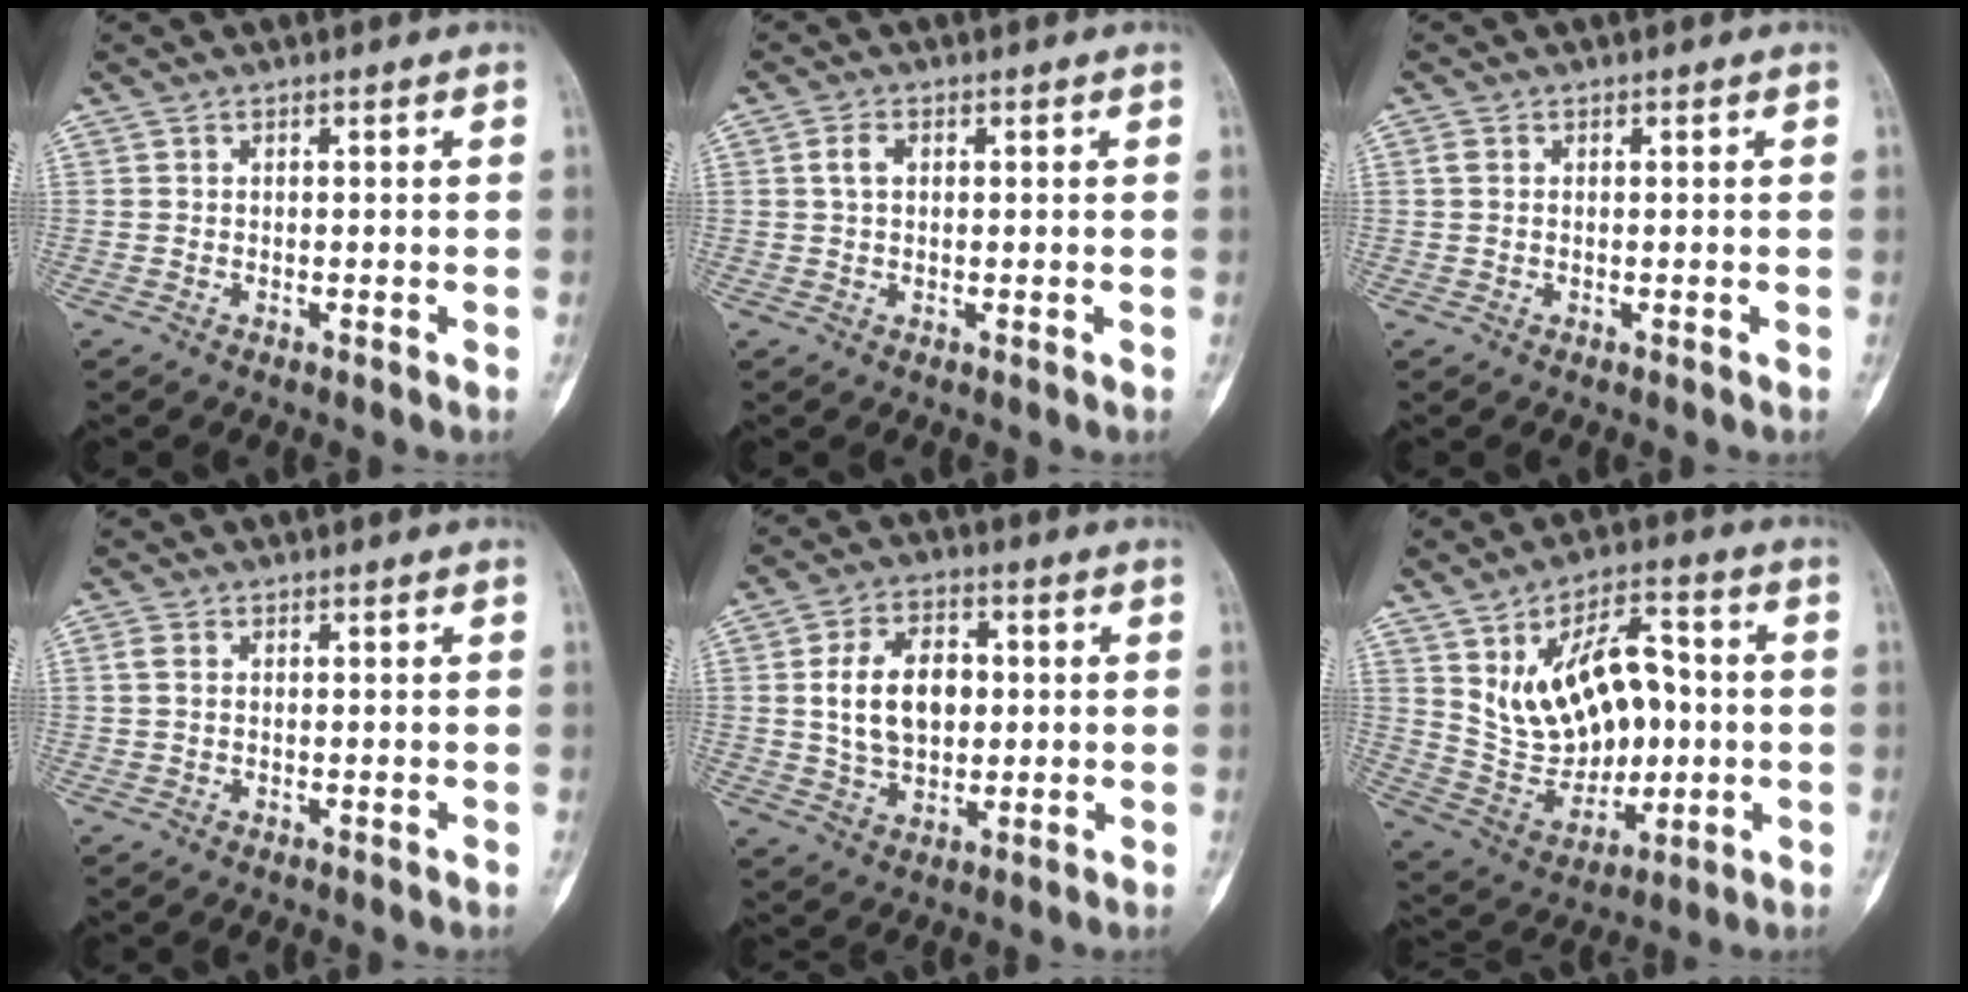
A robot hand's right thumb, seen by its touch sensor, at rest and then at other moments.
{"total": 2.5, "force": [0.6, 1.5, 1.8], "torque": [-0.037, 0.006, 0.011]}
{"total": 1.3, "force": [0.3, 0.8, 0.9], "torque": [-0.026, 0.002, 0.007]}
{"total": 1.7, "force": [0.3, 1.1, 1.3], "torque": [-0.038, 0.003, 0.006]}
{"total": 12.0, "force": [1.3, 8.1, 8.7], "torque": [-0.127, 0.003, 0.027]}
{"total": 18.2, "force": [2.1, 11.4, 14.1], "torque": [-0.191, 0.010, 0.052]}